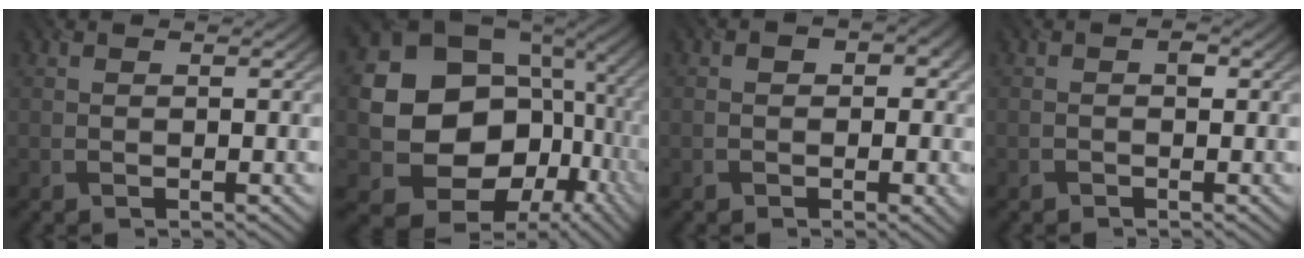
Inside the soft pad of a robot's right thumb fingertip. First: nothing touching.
{"total": 20.1, "force": [0.7, 16.9, 10.9], "torque": [-0.214, -0.045, 0.054]}
{"total": 3.9, "force": [0.1, 3.1, 2.4], "torque": [-0.009, -0.003, -0.001]}
{"total": 0.6, "force": [-0.1, 0.5, 0.3], "torque": [0.002, -0.003, -0.003]}